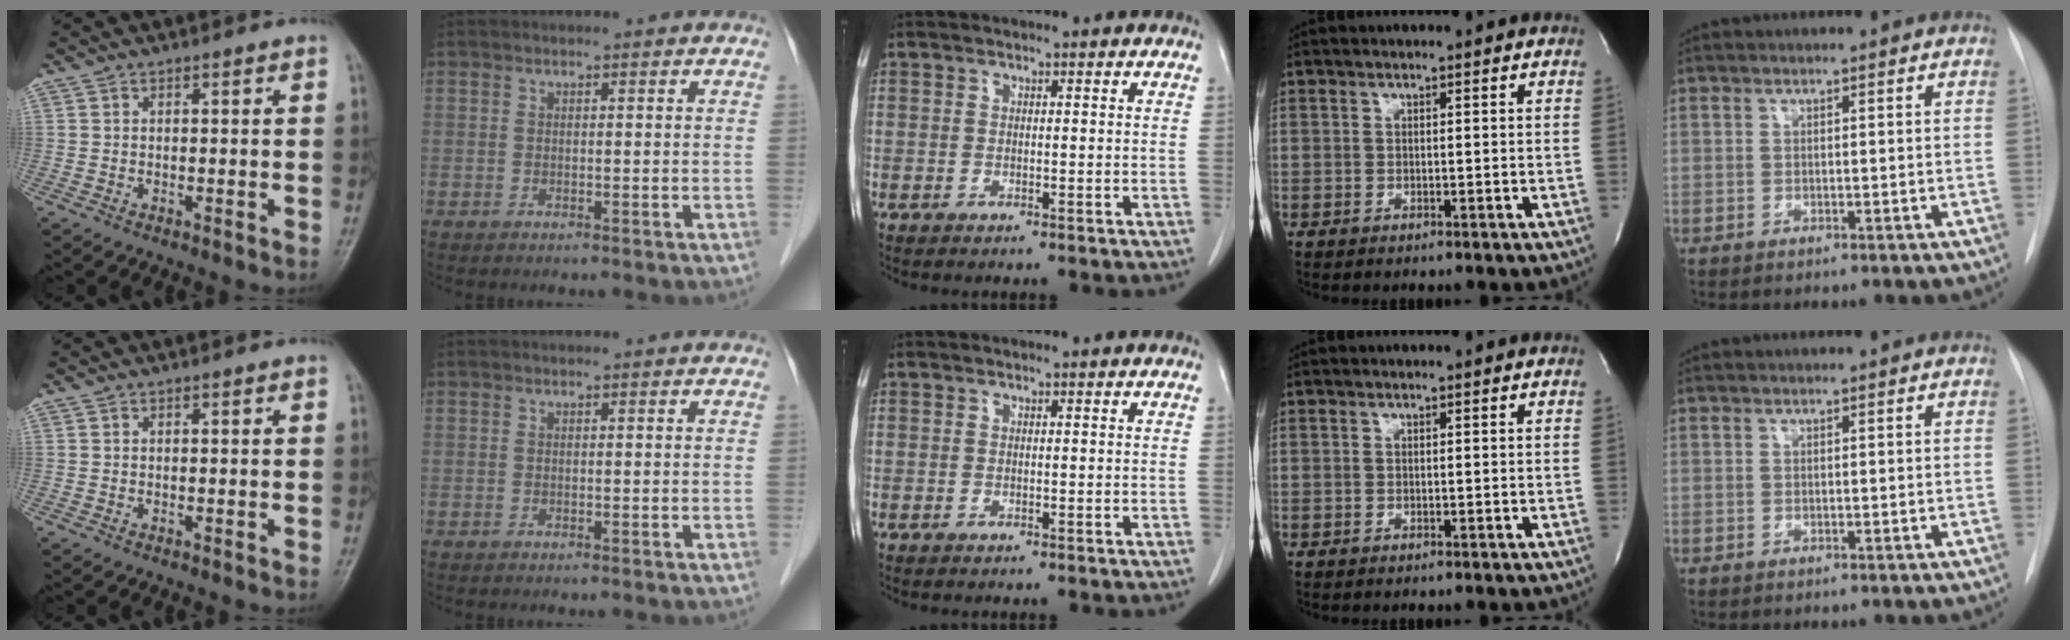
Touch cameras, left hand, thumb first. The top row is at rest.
{}